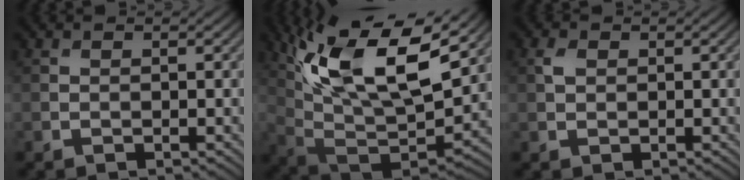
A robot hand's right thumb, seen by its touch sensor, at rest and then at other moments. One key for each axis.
{"total": 17.4, "fx": 8.6, "fy": 6.3, "fz": 13.8, "tx": -0.290, "ty": 0.001, "tz": 0.164}
{"total": 1.3, "fx": 0.5, "fy": 0.9, "fz": 0.8, "tx": -0.018, "ty": 0.004, "tz": 0.007}